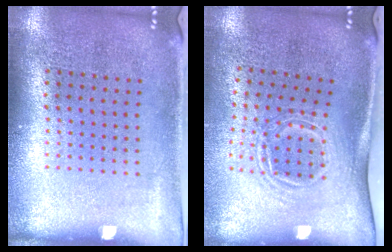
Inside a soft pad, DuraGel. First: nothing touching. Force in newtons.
{"total": 1.7, "press": 1.2, "slide": 1.2}